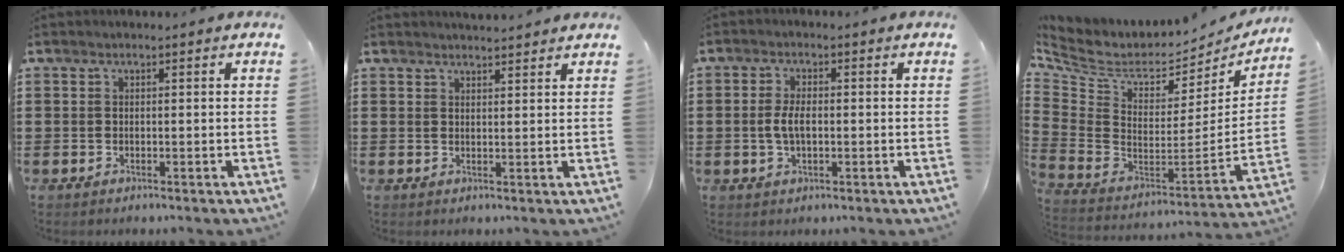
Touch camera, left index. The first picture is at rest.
{"total": 2.1, "force": [2.1, 0.0, 0.1], "torque": [-0.007, -0.002, 0.041]}
{"total": 3.6, "force": [-0.2, 1.6, 3.2], "torque": [-0.077, -0.002, -0.010]}
{"total": 5.4, "force": [4.1, 2.5, 2.4], "torque": [-0.078, -0.050, 0.068]}